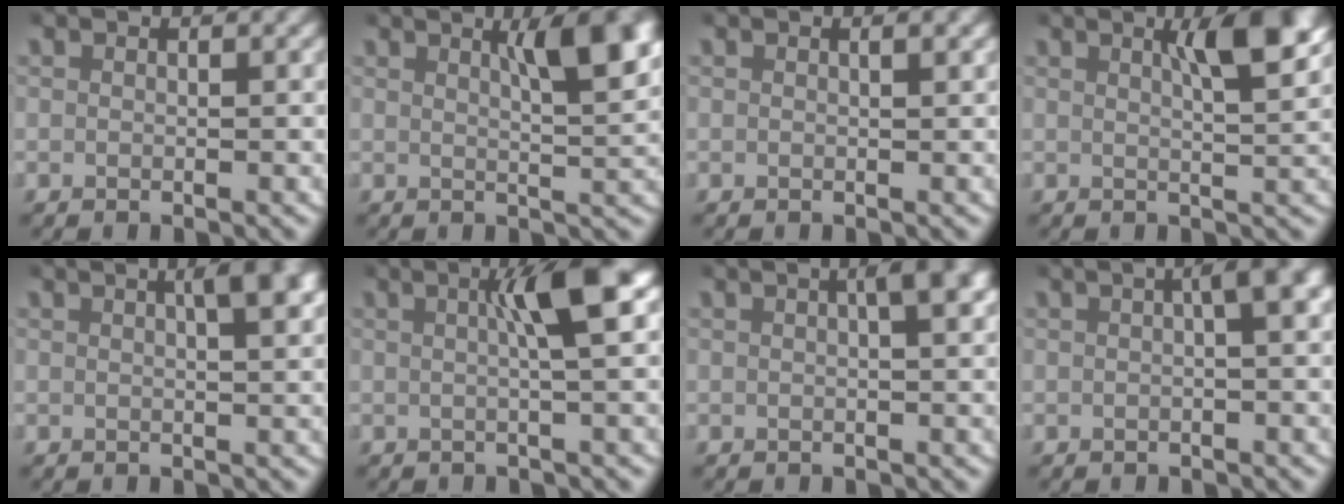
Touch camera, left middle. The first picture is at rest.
{"total": 6.0, "force": [2.5, 1.5, 5.3], "torque": [-0.076, 0.001, 0.037]}
{"total": 0.7, "force": [0.3, -0.1, 0.6], "torque": [-0.007, 0.002, 0.006]}
{"total": 5.4, "force": [2.2, 1.1, 4.8], "torque": [-0.072, 0.003, 0.031]}
{"total": 5.5, "force": [1.9, 1.9, 4.8], "torque": [-0.057, 0.018, 0.020]}
{"total": 5.7, "force": [1.0, 0.8, 5.6], "torque": [-0.083, 0.017, 0.007]}
{"total": 4.6, "force": [1.2, 1.4, 4.3], "torque": [-0.047, 0.020, 0.009]}
{"total": 4.8, "force": [0.8, 1.3, 4.5], "torque": [-0.046, 0.023, 0.004]}